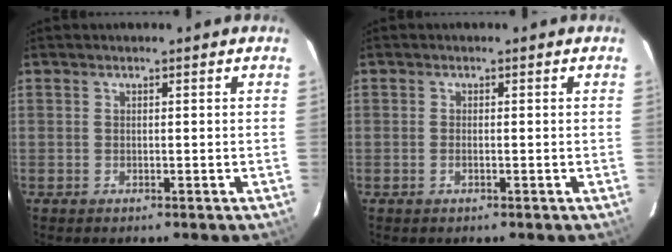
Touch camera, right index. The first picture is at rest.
{"total": 0.8, "force": [-0.3, 0.2, 0.7], "torque": [-0.014, 0.001, -0.006]}